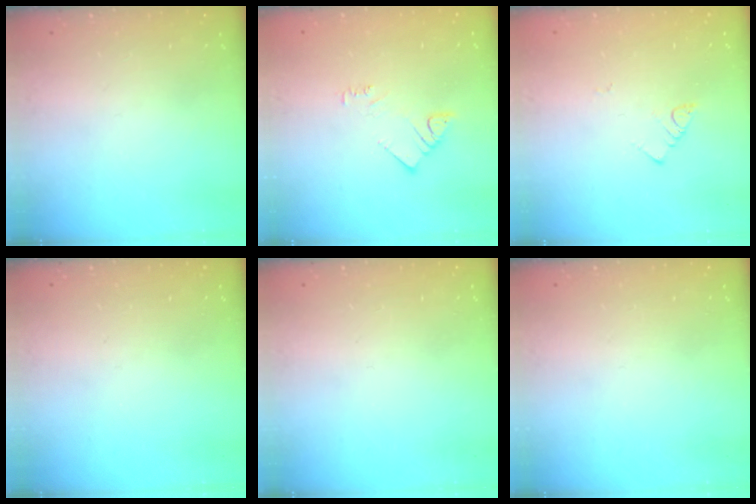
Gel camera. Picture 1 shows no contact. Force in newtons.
{"total": 3.3, "press": 3.2, "slide": 0.6}
{"total": 2.7, "press": 2.6, "slide": 0.5}
{"total": 0.0}
{"total": 0.0}
{"total": 0.0}